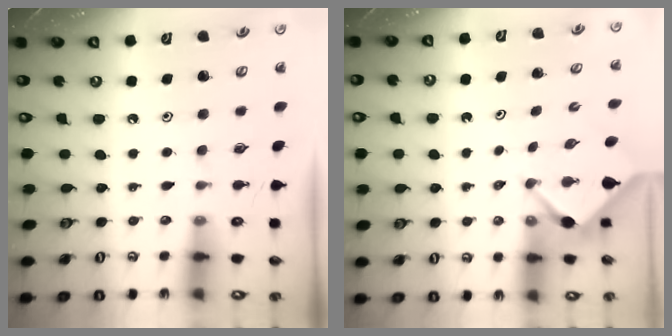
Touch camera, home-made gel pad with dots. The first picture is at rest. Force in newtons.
{"total": 3.2, "press": 3.2, "slide": 0.2}